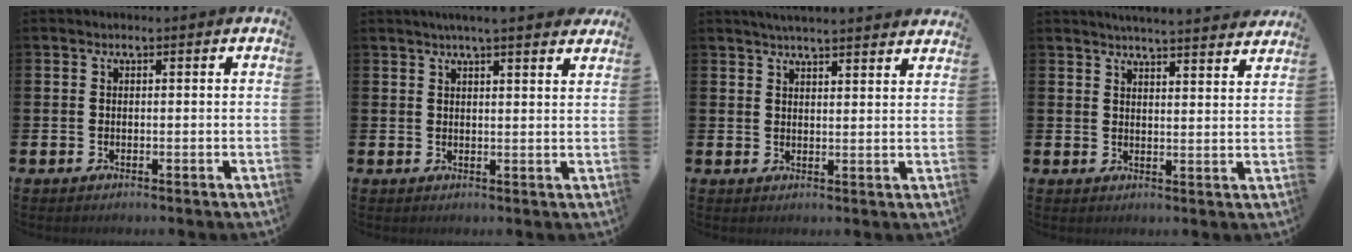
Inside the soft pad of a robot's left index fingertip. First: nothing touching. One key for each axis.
{"total": 3.7, "fx": 3.5, "fy": -0.2, "fz": 1.2, "tx": -0.019, "ty": -0.016, "tz": 0.061}
{"total": 3.9, "fx": 3.8, "fy": -0.2, "fz": 0.7, "tx": -0.015, "ty": -0.019, "tz": 0.068}
{"total": 4.7, "fx": 4.6, "fy": -0.5, "fz": 0.4, "tx": -0.006, "ty": -0.032, "tz": 0.080}